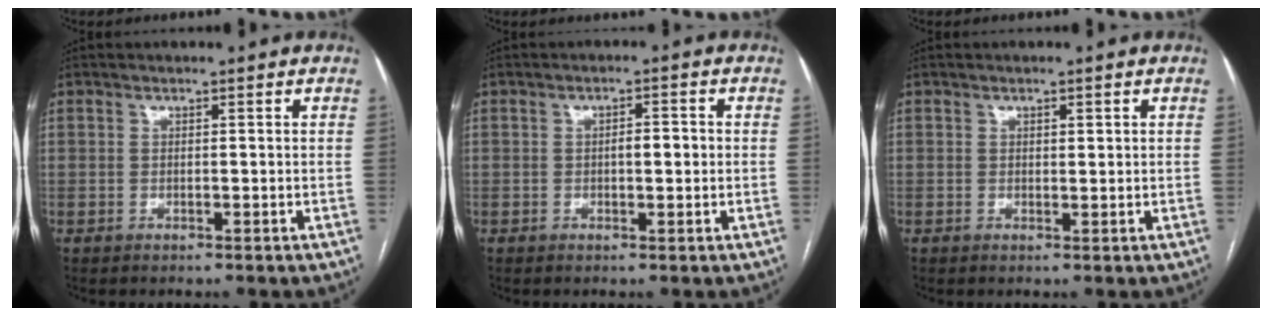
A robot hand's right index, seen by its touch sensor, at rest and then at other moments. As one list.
[{"total": 2.7, "force": [-0.1, 0.9, 2.5], "torque": [-0.038, 0.006, -0.001]}, {"total": 1.1, "force": [0.4, 0.4, 0.9], "torque": [-0.011, 0.000, 0.006]}]